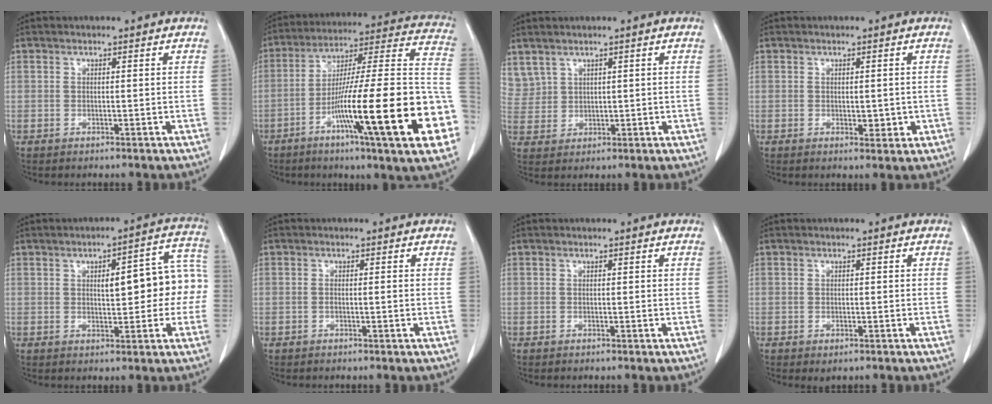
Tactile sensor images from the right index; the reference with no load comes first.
{"total": 28.9, "force": [-9.3, 1.8, 27.3], "torque": [-0.330, -0.008, -0.149]}
{"total": 5.3, "force": [3.6, 3.8, 1.1], "torque": [-0.032, 0.016, 0.090]}
{"total": 2.3, "force": [-0.2, 1.3, 1.9], "torque": [-0.021, 0.000, 0.006]}
{"total": 11.0, "force": [0.6, 3.8, 10.3], "torque": [-0.122, 0.044, 0.010]}
{"total": 0.6, "force": [-0.1, 0.1, 0.6], "torque": [-0.007, 0.003, 0.002]}
{"total": 0.0}
{"total": 1.1, "force": [-0.6, 0.5, 0.7], "torque": [-0.008, -0.001, -0.002]}